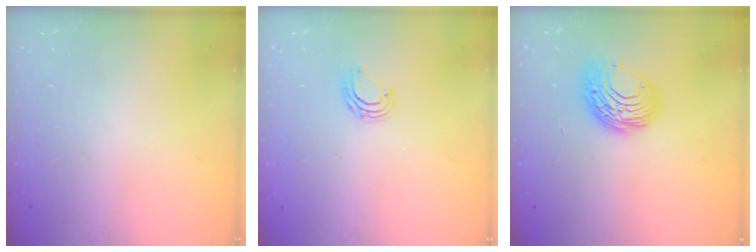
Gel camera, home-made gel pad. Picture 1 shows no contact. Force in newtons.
{"total": 6.9, "press": 6.8, "slide": 0.9}
{"total": 9.5, "press": 9.5, "slide": 0.5}